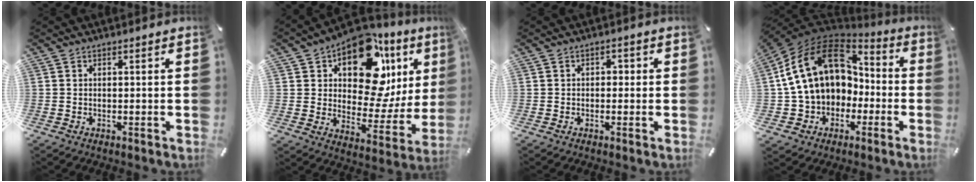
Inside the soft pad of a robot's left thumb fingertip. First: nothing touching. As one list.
[{"total": 18.1, "force": [10.1, 10.3, 11.0], "torque": [-0.154, -0.080, 0.171]}, {"total": 1.4, "force": [-0.6, 1.0, 0.8], "torque": [-0.015, 0.009, -0.015]}, {"total": 18.8, "force": [2.7, 14.7, 11.4], "torque": [-0.230, 0.007, 0.053]}]